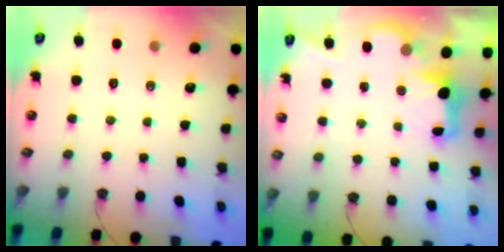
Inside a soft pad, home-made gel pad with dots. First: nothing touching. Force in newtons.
{"total": 2.7, "press": 2.7, "slide": 0.6}